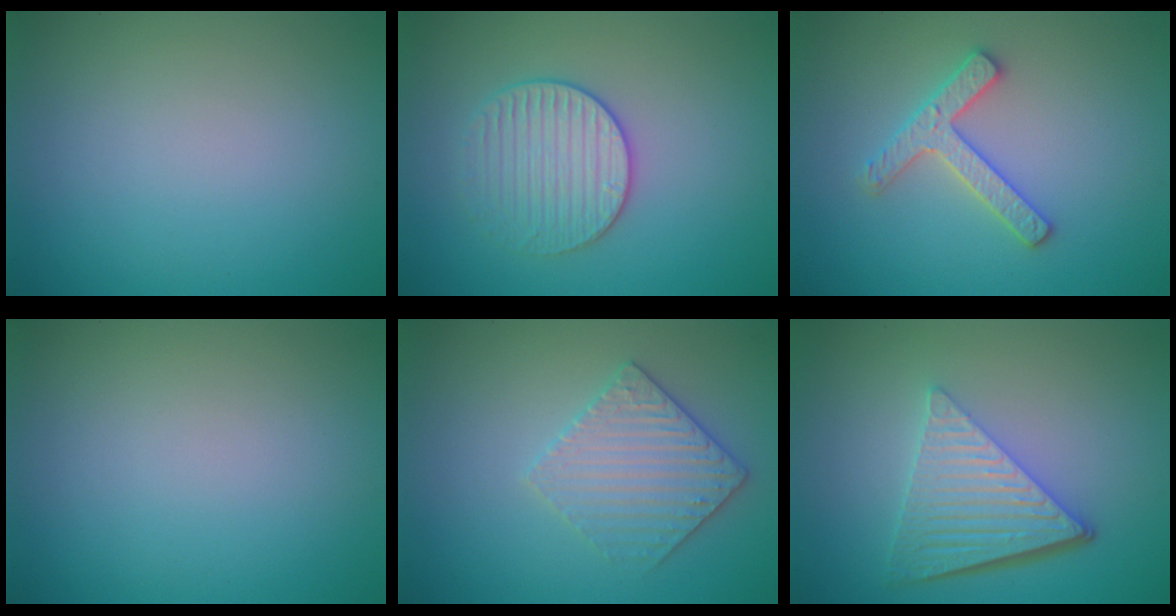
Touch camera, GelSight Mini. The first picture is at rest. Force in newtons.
{"total": 3.2, "press": 3.1, "slide": 0.5}
{"total": 2.7, "press": 2.6, "slide": 0.5}
{"total": 0.0}
{"total": 3.2, "press": 3.0, "slide": 1.1}
{"total": 6.4, "press": 4.3, "slide": 4.7}